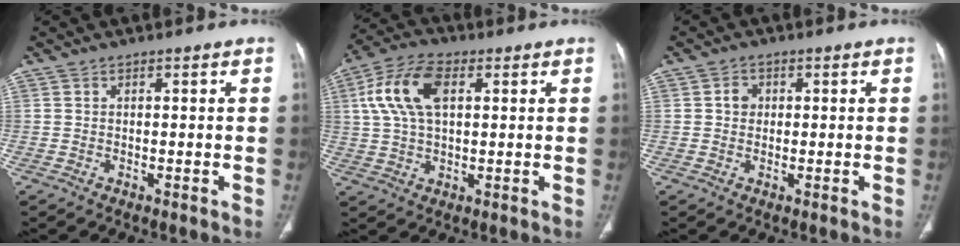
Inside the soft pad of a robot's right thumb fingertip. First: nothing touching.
{"total": 11.9, "force": [3.2, 6.5, 9.4], "torque": [-0.194, 0.017, 0.059]}
{"total": 2.2, "force": [0.3, 2.0, 1.0], "torque": [-0.005, 0.004, 0.003]}